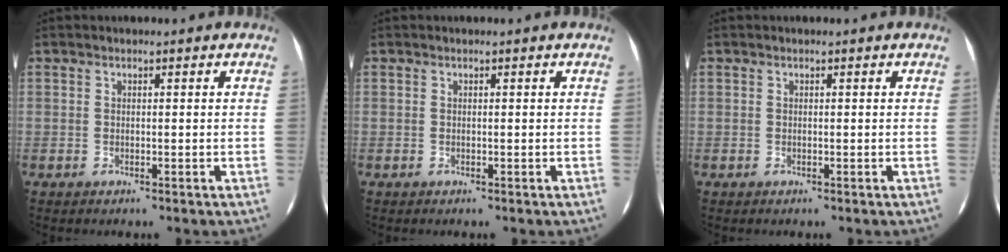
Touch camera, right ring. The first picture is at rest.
{"total": 0.0}
{"total": 0.0}